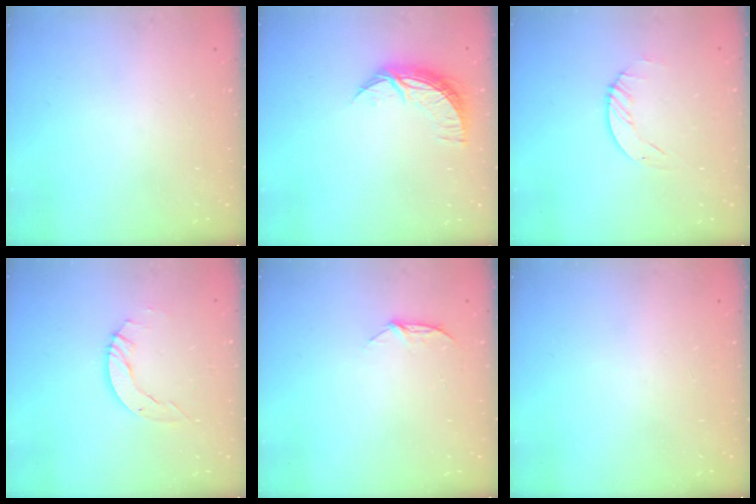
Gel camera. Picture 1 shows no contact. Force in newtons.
{"total": 9.7, "press": 9.7, "slide": 0.4}
{"total": 1.9, "press": 1.9, "slide": 0.2}
{"total": 4.9, "press": 4.9, "slide": 0.1}
{"total": 5.9, "press": 5.8, "slide": 0.7}
{"total": 0.0}